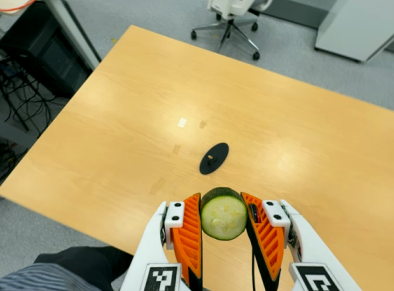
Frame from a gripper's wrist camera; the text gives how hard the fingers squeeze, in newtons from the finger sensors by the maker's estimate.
{"total": 9.8, "left": 9.0, "right": 10.5}